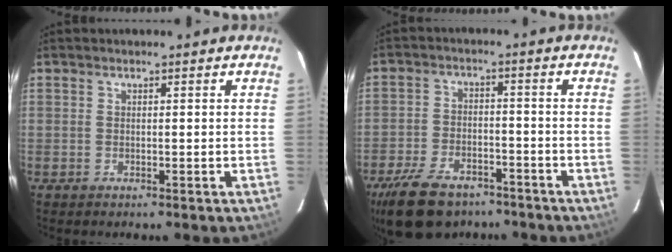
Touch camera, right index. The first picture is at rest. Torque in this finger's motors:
{"motor_torque": [1.15, -0.99, 0.54, 0.14]}